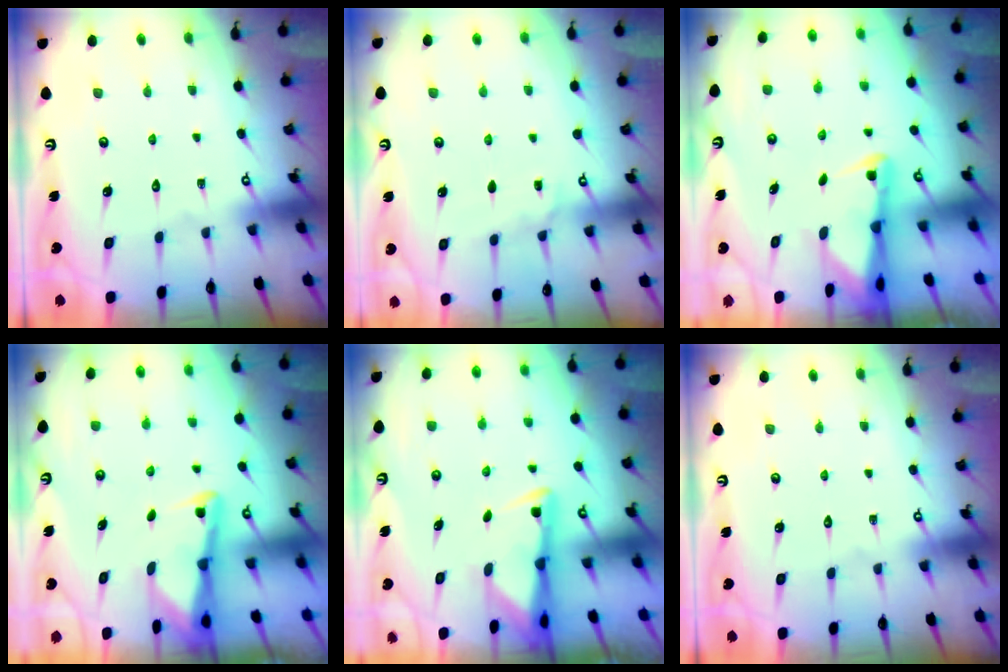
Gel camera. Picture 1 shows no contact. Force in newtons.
{"total": 6.1, "press": 6.1, "slide": 0.5}
{"total": 2.5, "press": 2.5, "slide": 0.5}
{"total": 3.2, "press": 3.2, "slide": 0.3}
{"total": 3.0, "press": 3.0, "slide": 0.6}
{"total": 0.0}